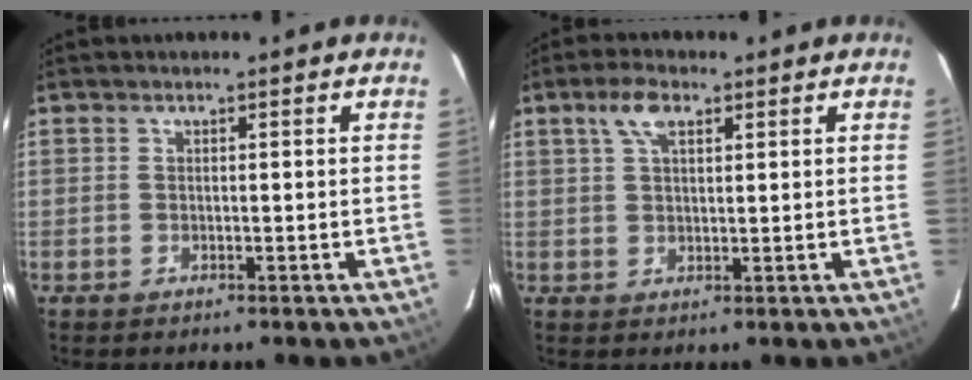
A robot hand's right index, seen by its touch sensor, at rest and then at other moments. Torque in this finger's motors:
{"motor_torque": [0.30, 0.08, 0.10, 0.04]}